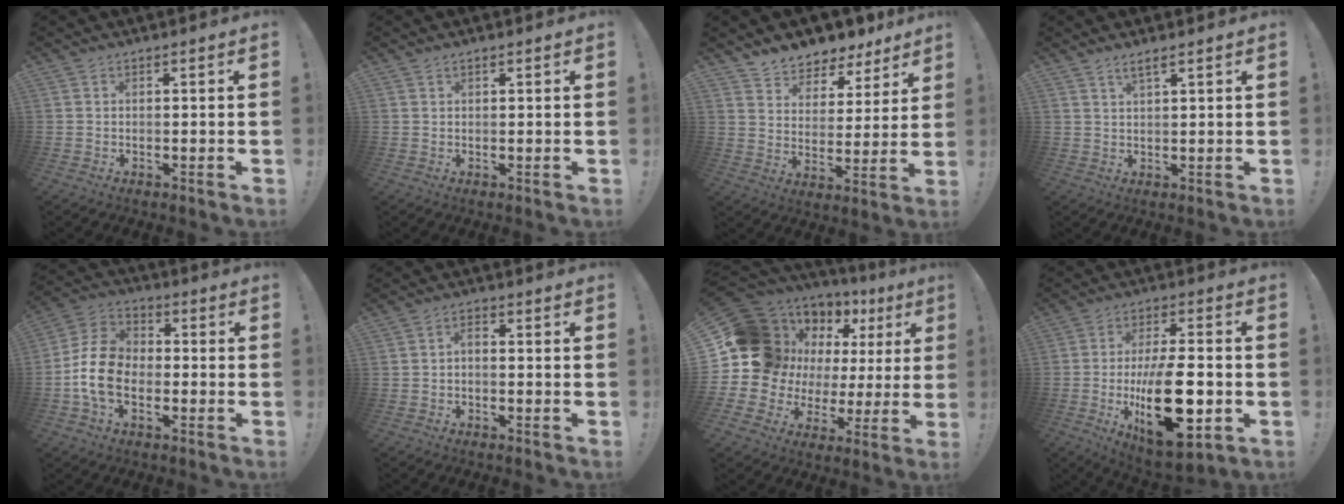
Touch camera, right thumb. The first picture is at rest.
{"total": 0.7, "force": [0.5, 0.1, 0.4], "torque": [-0.009, 0.000, 0.010]}
{"total": 7.0, "force": [6.1, 3.5, 0.5], "torque": [-0.022, -0.056, 0.117]}
{"total": 2.8, "force": [1.9, 0.1, 2.0], "torque": [-0.042, -0.005, 0.033]}
{"total": 12.5, "force": [-3.7, 8.8, 8.1], "torque": [-0.156, 0.034, -0.063]}
{"total": 2.2, "force": [-1.3, 0.7, 1.6], "torque": [-0.043, 0.009, -0.025]}
{"total": 15.9, "force": [6.1, 12.0, 8.3], "torque": [-0.121, -0.073, 0.146]}
{"total": 23.3, "force": [-4.7, 10.0, 20.6], "torque": [-0.347, 0.006, -0.062]}